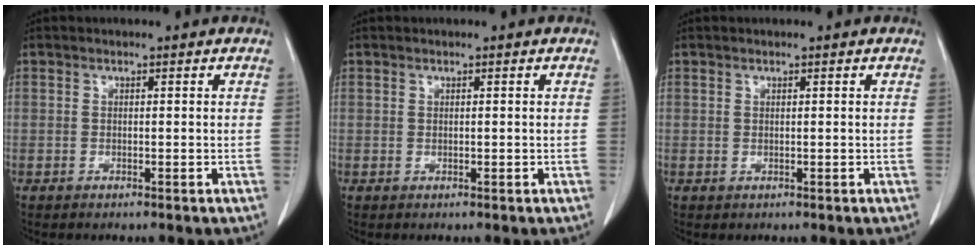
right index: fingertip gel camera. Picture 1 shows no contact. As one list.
[{"total": 0.0}, {"total": 0.0}]